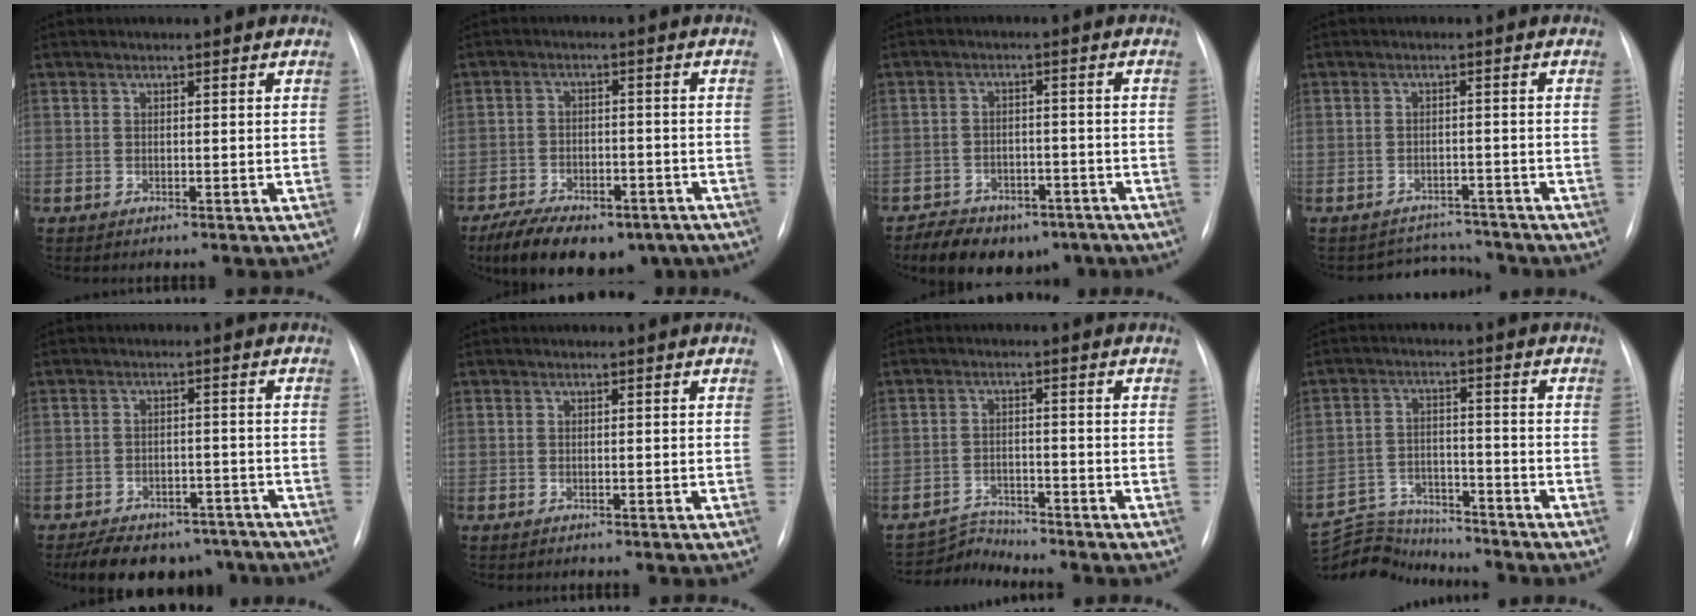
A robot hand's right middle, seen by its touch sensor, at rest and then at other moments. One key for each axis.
{"total": 16.6, "fx": -11.7, "fy": 8.0, "fz": 8.7, "tx": -0.160, "ty": -0.001, "tz": -0.167}
{"total": 11.8, "fx": -8.5, "fy": 6.7, "fz": 4.8, "tx": -0.071, "ty": 0.018, "tz": -0.115}
{"total": 4.6, "fx": -4.3, "fy": 1.1, "fz": -1.2, "tx": 0.015, "ty": 0.017, "tz": -0.058}
{"total": 13.5, "fx": -10.6, "fy": 6.7, "fz": 4.7, "tx": -0.074, "ty": 0.009, "tz": -0.137}
{"total": 0.0}
{"total": 4.0, "fx": -3.6, "fy": -0.4, "fz": -1.7, "tx": 0.032, "ty": -0.006, "tz": -0.062}
{"total": 10.3, "fx": -10.1, "fy": 1.7, "fz": 0.3, "tx": -0.009, "ty": 0.021, "tz": -0.174}